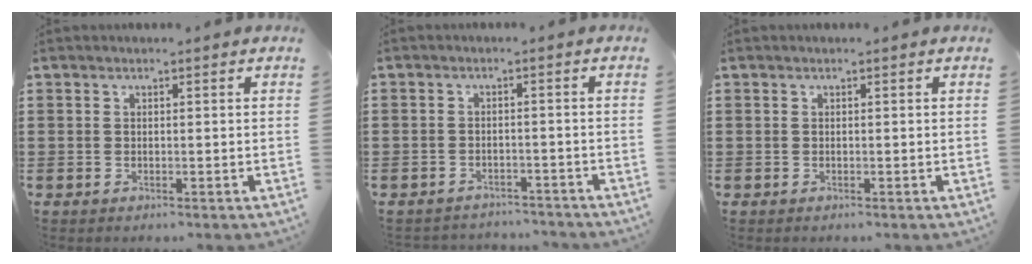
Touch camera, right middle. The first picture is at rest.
{"total": 2.5, "force": [-2.4, 0.5, -0.4], "torque": [-0.001, 0.002, -0.055]}
{"total": 0.0}